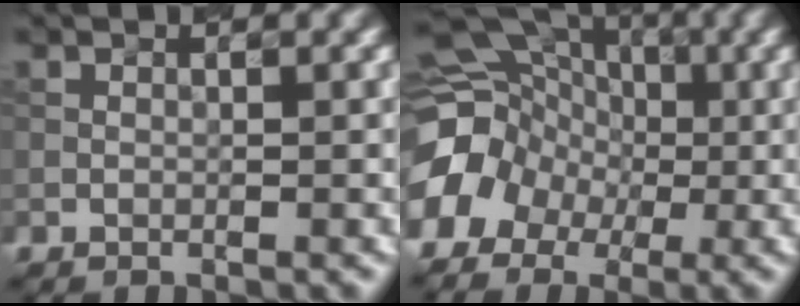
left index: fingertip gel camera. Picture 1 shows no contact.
{"total": 13.8, "force": [-3.3, 12.4, 5.2], "torque": [-0.117, 0.002, -0.077]}